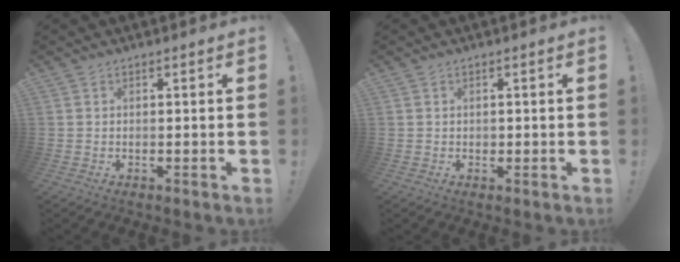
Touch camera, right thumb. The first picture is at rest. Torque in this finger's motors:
{"motor_torque": [-0.16, -0.09, -0.08, 0.03, -0.01]}